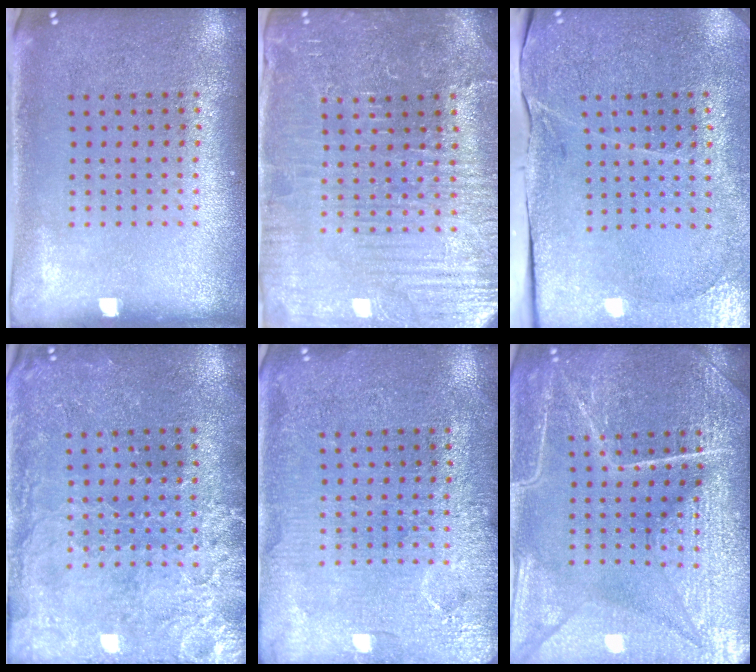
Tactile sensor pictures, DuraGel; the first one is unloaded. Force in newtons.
{"total": 4.4, "press": 4.2, "slide": 1.3}
{"total": 3.4, "press": 3.3, "slide": 0.4}
{"total": 3.3, "press": 3.1, "slide": 1.1}
{"total": 4.8, "press": 4.7, "slide": 0.7}
{"total": 7.2, "press": 7.1, "slide": 0.9}